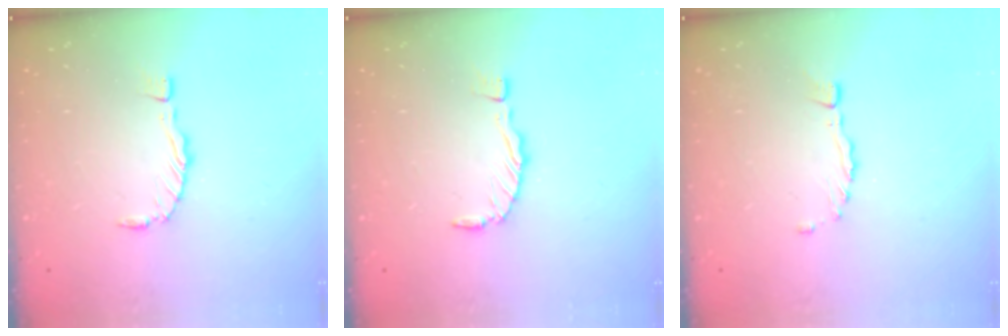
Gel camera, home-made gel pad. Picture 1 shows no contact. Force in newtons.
{"total": 0.0}
{"total": 1.7, "press": 1.7, "slide": 0.2}